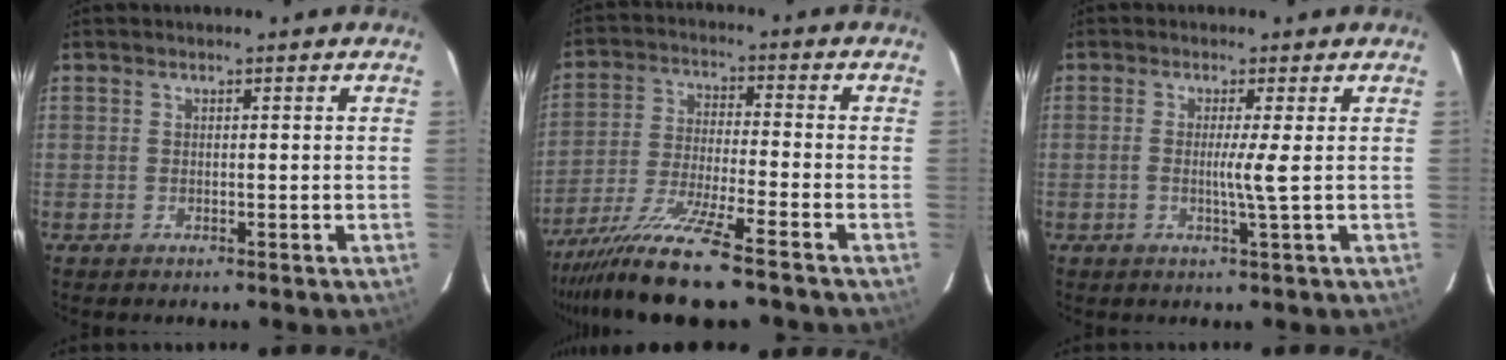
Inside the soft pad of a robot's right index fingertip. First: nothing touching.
{"total": 13.0, "force": [-10.2, -0.3, 8.0], "torque": [-0.148, -0.031, -0.177]}
{"total": 2.9, "force": [-0.1, -1.0, 2.7], "torque": [-0.049, -0.005, -0.005]}